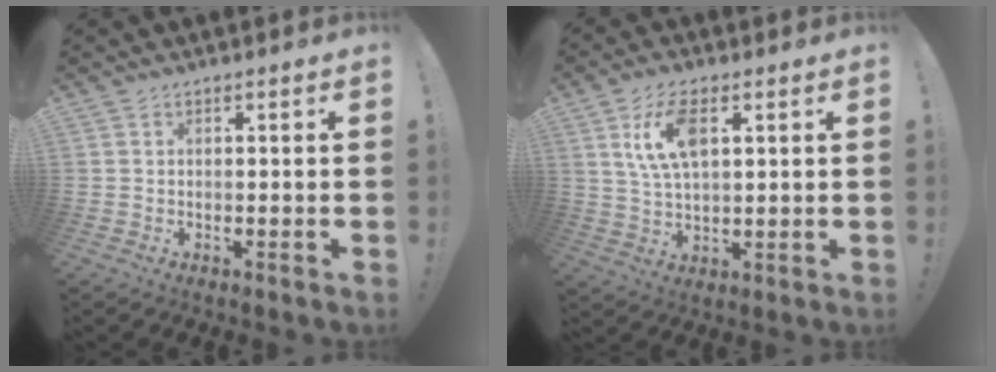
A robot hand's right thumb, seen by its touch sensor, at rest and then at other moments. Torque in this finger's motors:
{"motor_torque": [0.30, 0.52, 0.45, -0.37, 0.07]}